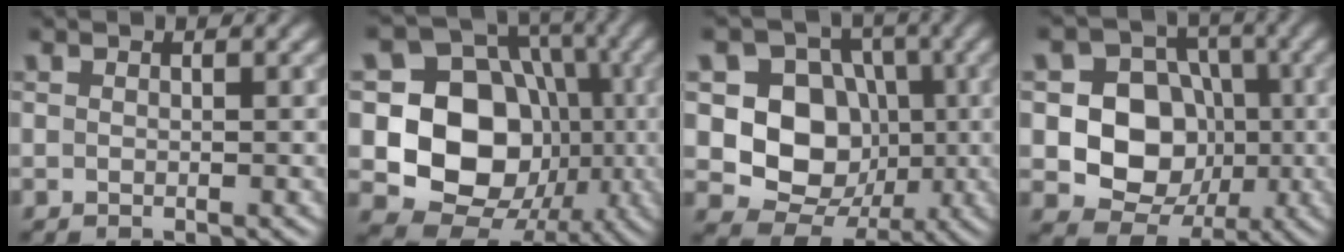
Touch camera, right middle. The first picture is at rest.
{"total": 12.6, "force": [-1.6, 10.5, 6.8], "torque": [-0.112, -0.010, -0.045]}
{"total": 8.6, "force": [-0.3, 7.3, 4.5], "torque": [-0.059, -0.004, -0.025]}
{"total": 8.6, "force": [-0.8, 7.4, 4.3], "torque": [-0.050, -0.002, -0.032]}